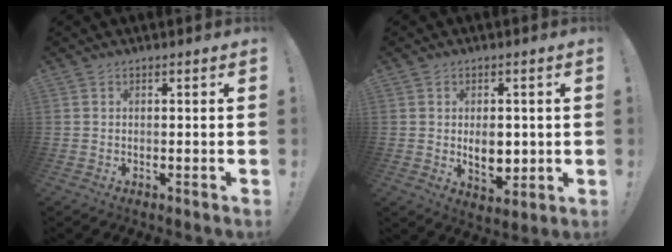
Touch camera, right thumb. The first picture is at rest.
{"total": 7.5, "force": [0.0, 5.3, 5.3], "torque": [-0.059, -0.002, 0.000]}